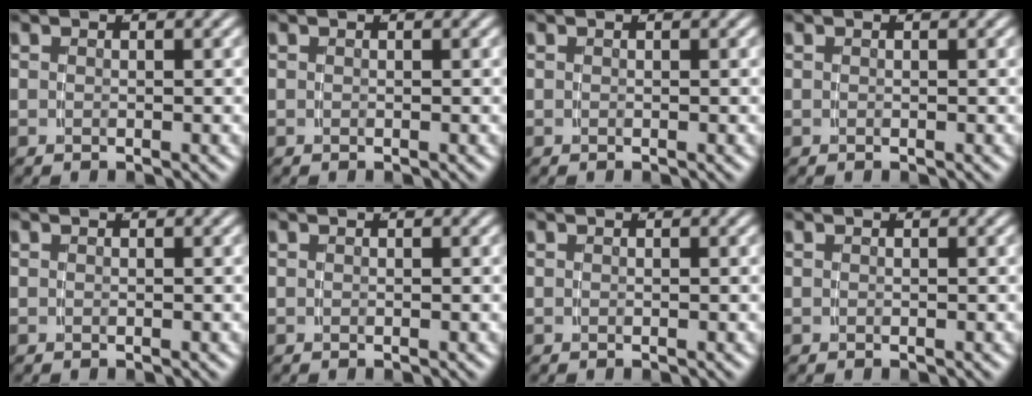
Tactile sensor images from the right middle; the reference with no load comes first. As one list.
[{"total": 0.0}, {"total": 0.0}, {"total": 0.0}, {"total": 0.0}, {"total": 0.0}, {"total": 0.0}, {"total": 0.0}]